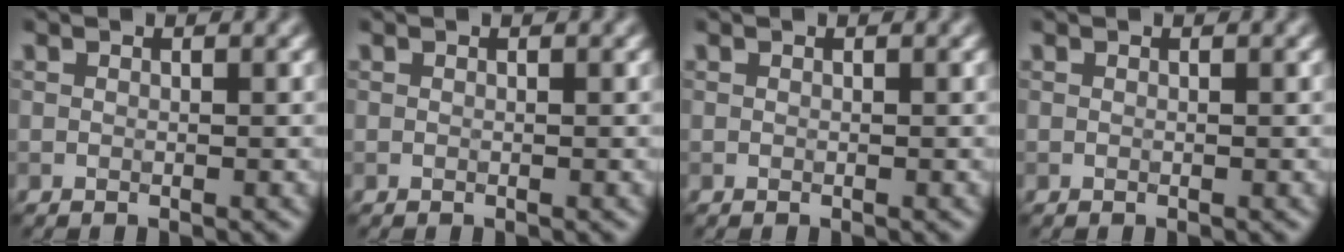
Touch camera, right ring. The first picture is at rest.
{"total": 0.0}
{"total": 0.0}
{"total": 0.0}